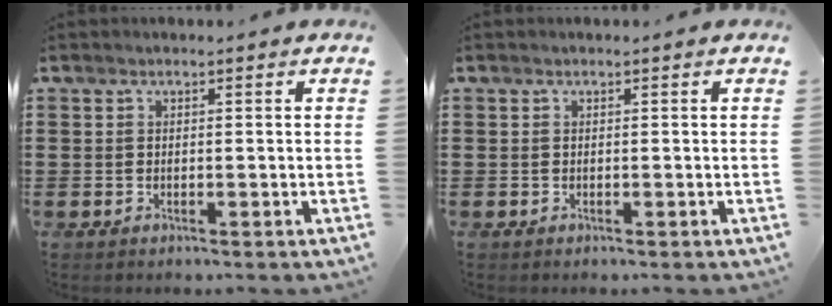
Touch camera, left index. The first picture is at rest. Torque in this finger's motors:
{"motor_torque": [-0.01, 0.01, 0.00, 0.01]}